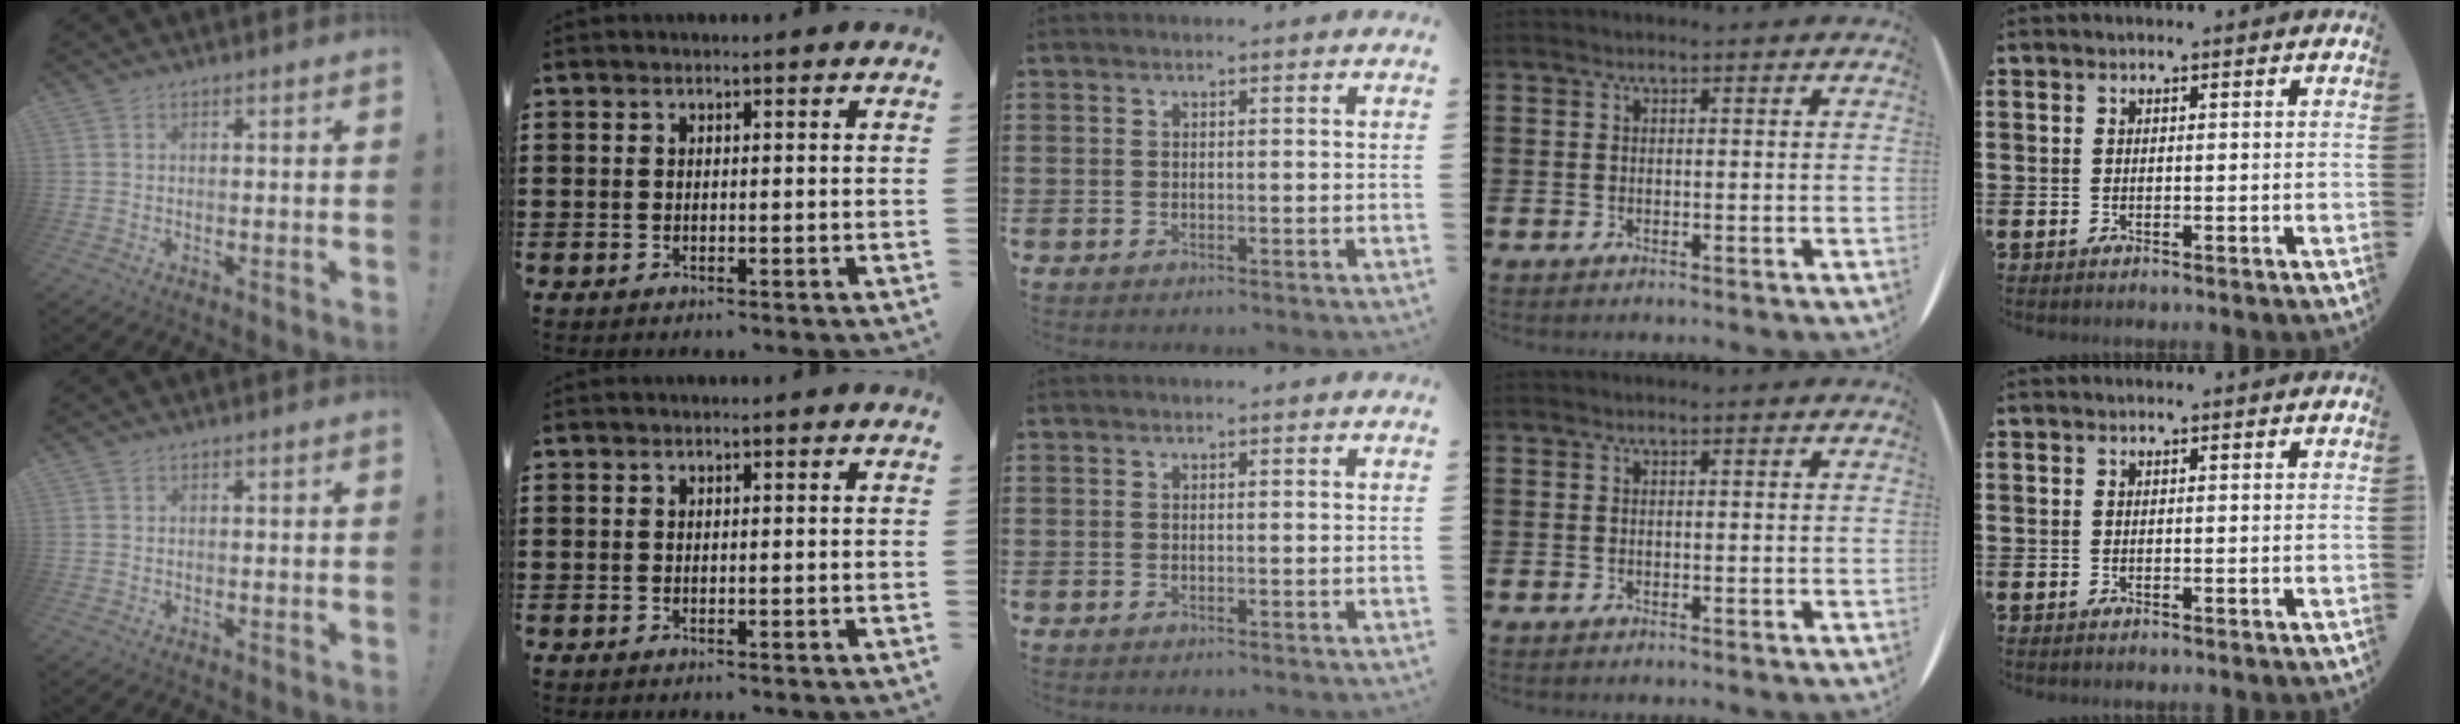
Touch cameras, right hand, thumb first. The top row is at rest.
{}